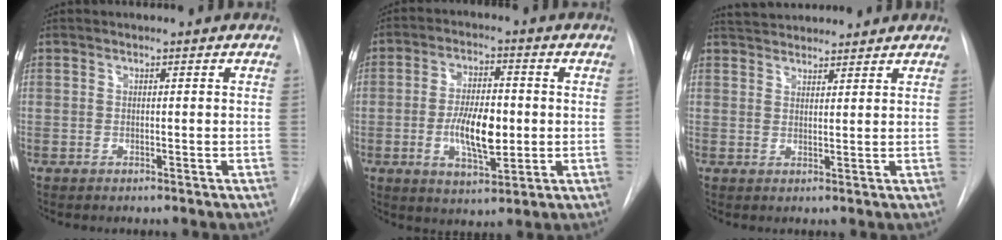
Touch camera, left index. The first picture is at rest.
{"total": 9.0, "force": [-1.2, 3.5, 8.2], "torque": [-0.153, -0.003, -0.019]}
{"total": 7.5, "force": [7.1, 1.4, 1.9], "torque": [-0.034, 0.032, 0.107]}